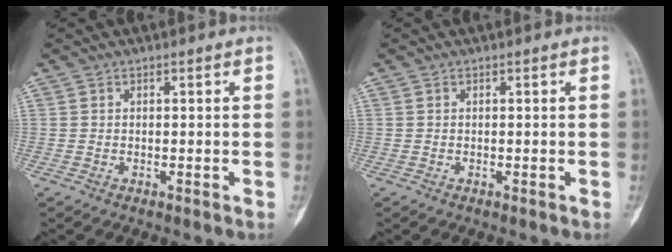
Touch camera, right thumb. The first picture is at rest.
{"total": 0.0}